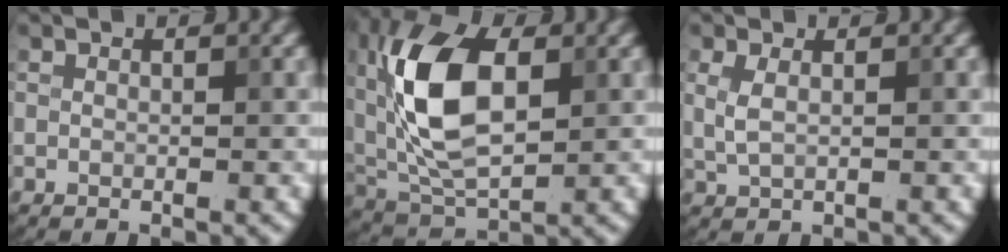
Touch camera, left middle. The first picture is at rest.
{"total": 10.8, "force": [1.7, 5.9, 8.9], "torque": [-0.188, 0.013, 0.024]}
{"total": 1.6, "force": [0.5, 0.7, 1.4], "torque": [-0.034, -0.001, 0.011]}